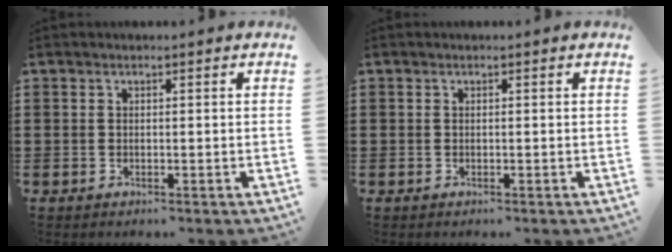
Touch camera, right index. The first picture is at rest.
{"total": 0.0}